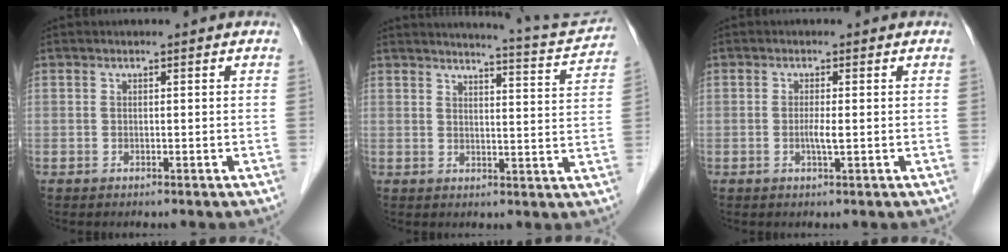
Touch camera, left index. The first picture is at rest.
{"total": 10.3, "force": [10.1, -0.6, 2.0], "torque": [-0.036, -0.033, 0.117]}
{"total": 1.6, "force": [-0.3, 0.0, 1.6], "torque": [-0.034, -0.003, -0.005]}